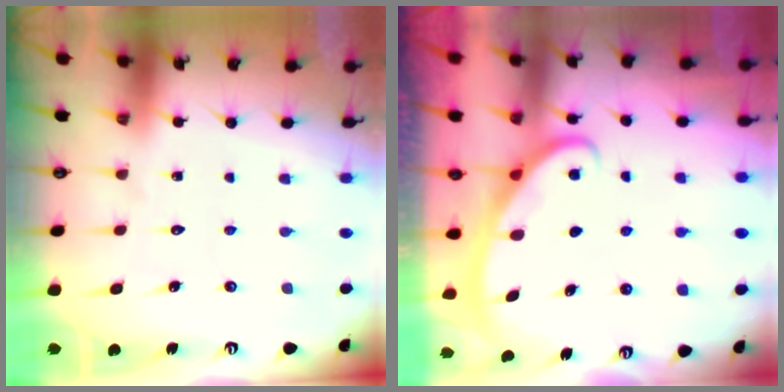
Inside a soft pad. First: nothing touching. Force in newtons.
{"total": 3.0, "press": 3.0, "slide": 0.4}